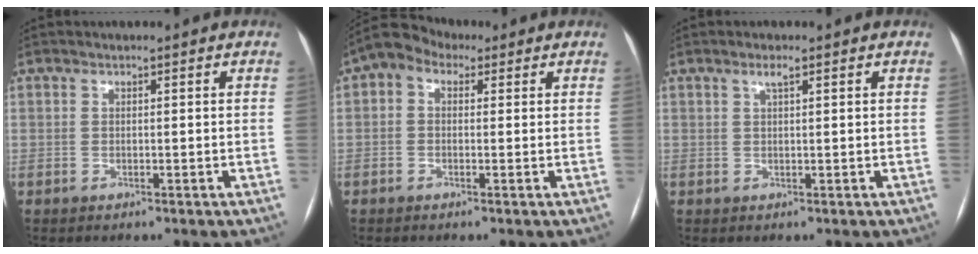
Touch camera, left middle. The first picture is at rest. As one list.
[{"total": 4.5, "force": [1.5, 3.2, 2.8], "torque": [-0.058, 0.036, 0.018]}, {"total": 1.4, "force": [0.8, 0.1, 1.2], "torque": [-0.024, 0.004, 0.016]}]